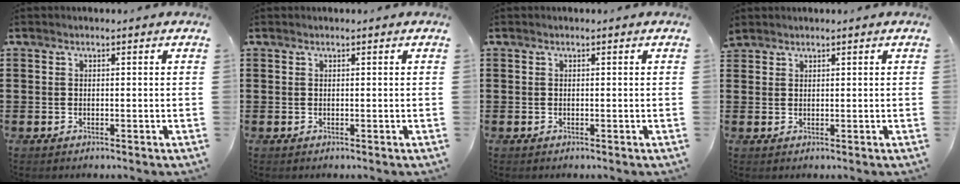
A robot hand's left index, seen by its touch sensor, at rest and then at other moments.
{"total": 0.0}
{"total": 0.0}
{"total": 1.3, "force": [1.2, 0.4, 0.0], "torque": [-0.004, 0.002, 0.024]}